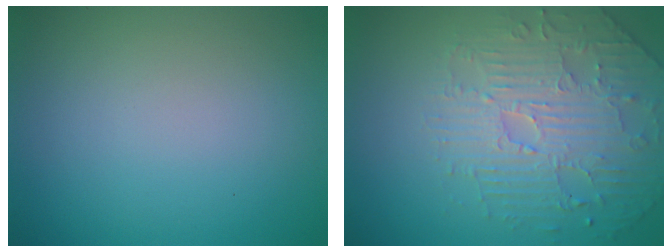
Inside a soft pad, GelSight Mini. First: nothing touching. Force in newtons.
{"total": 4.2, "press": 4.1, "slide": 0.9}